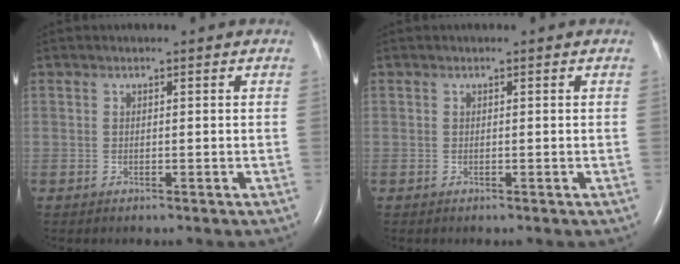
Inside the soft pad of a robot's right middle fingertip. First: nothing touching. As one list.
[{"total": 0.0}]